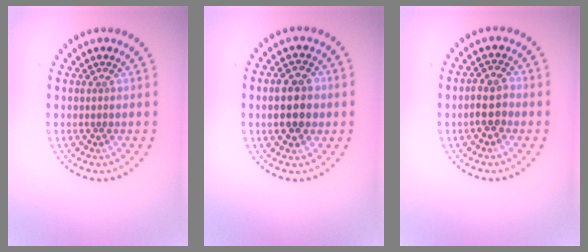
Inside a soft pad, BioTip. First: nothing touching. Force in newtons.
{"total": 4.5, "press": 4.5, "slide": 0.2}
{"total": 2.6, "press": 2.4, "slide": 0.9}